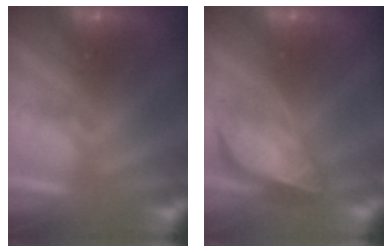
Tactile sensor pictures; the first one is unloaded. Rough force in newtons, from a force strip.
{"total": 3.8}